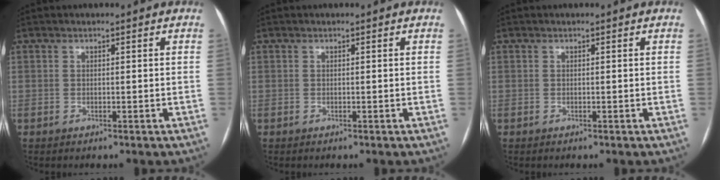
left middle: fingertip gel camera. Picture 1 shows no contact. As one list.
[{"total": 0.0}, {"total": 0.0}]